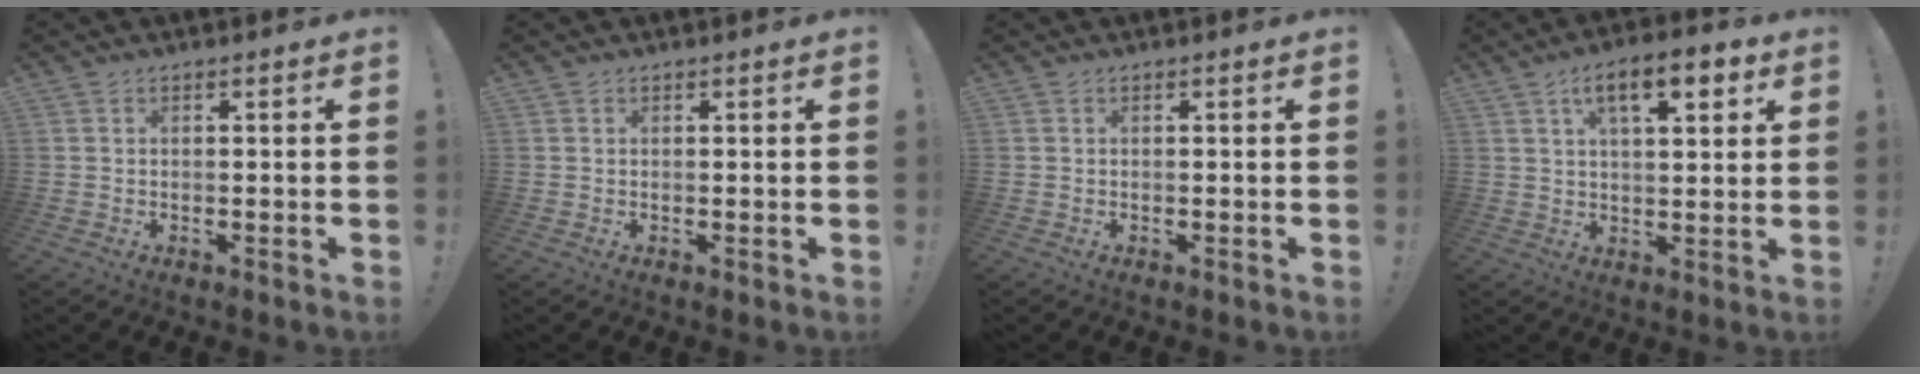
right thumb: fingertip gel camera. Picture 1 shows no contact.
{"total": 0.0}
{"total": 0.0}
{"total": 11.0, "force": [5.0, 4.2, 8.9], "torque": [-0.127, -0.011, 0.080]}